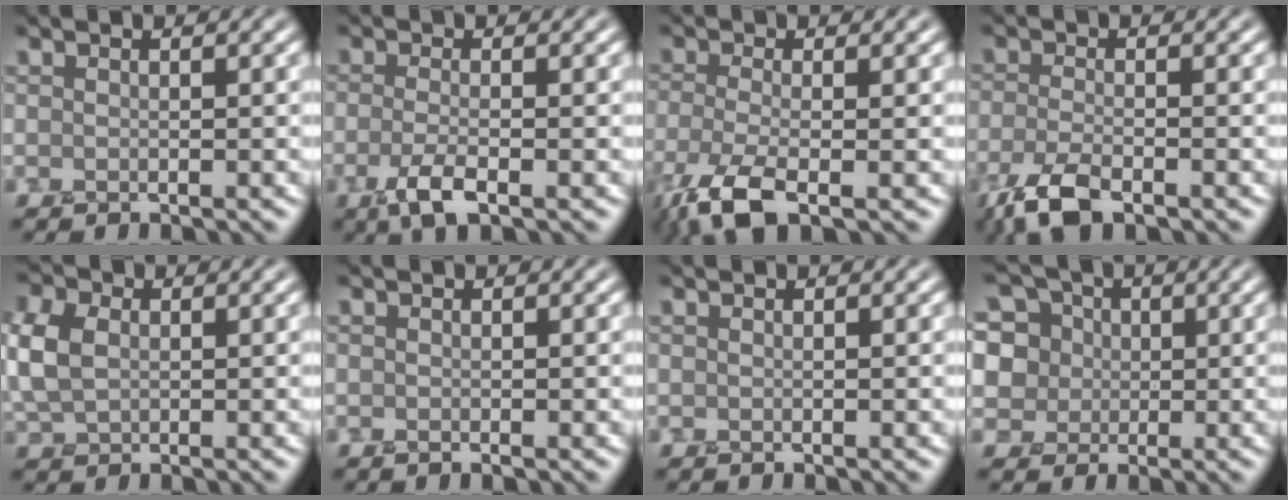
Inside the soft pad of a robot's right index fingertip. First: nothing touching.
{"total": 2.7, "force": [-1.2, 0.9, 2.2], "torque": [-0.047, 0.001, -0.028]}
{"total": 5.4, "force": [-3.2, 1.9, 3.9], "torque": [-0.091, -0.009, -0.068]}
{"total": 4.3, "force": [-3.2, 1.2, 2.5], "torque": [-0.062, -0.005, -0.068]}
{"total": 3.4, "force": [0.9, 2.7, 1.9], "torque": [-0.058, 0.013, 0.016]}
{"total": 0.0}
{"total": 0.0}
{"total": 11.6, "force": [5.2, 9.5, 4.1], "torque": [-0.102, 0.061, 0.073]}